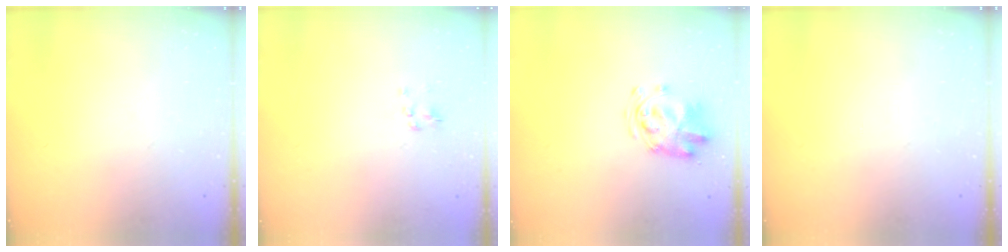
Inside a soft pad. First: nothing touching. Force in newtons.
{"total": 4.2, "press": 4.1, "slide": 0.9}
{"total": 3.9, "press": 3.8, "slide": 0.8}
{"total": 0.0}